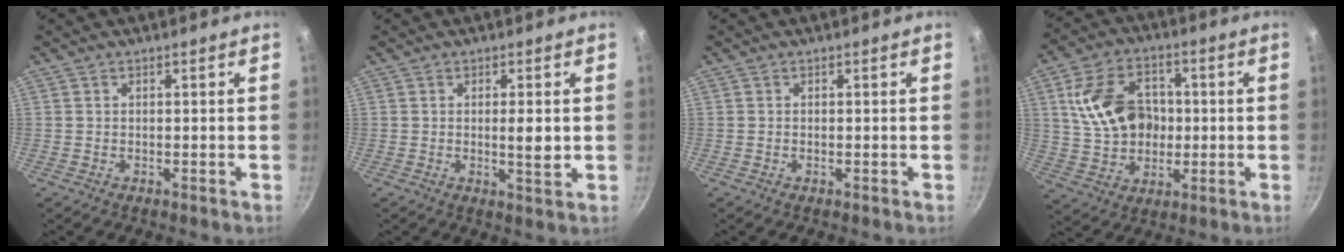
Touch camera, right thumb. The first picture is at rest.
{"total": 4.1, "force": [0.1, 0.8, 4.0], "torque": [-0.070, -0.009, 0.002]}
{"total": 0.0}
{"total": 15.1, "force": [1.8, 11.4, 9.7], "torque": [-0.154, 0.012, 0.039]}